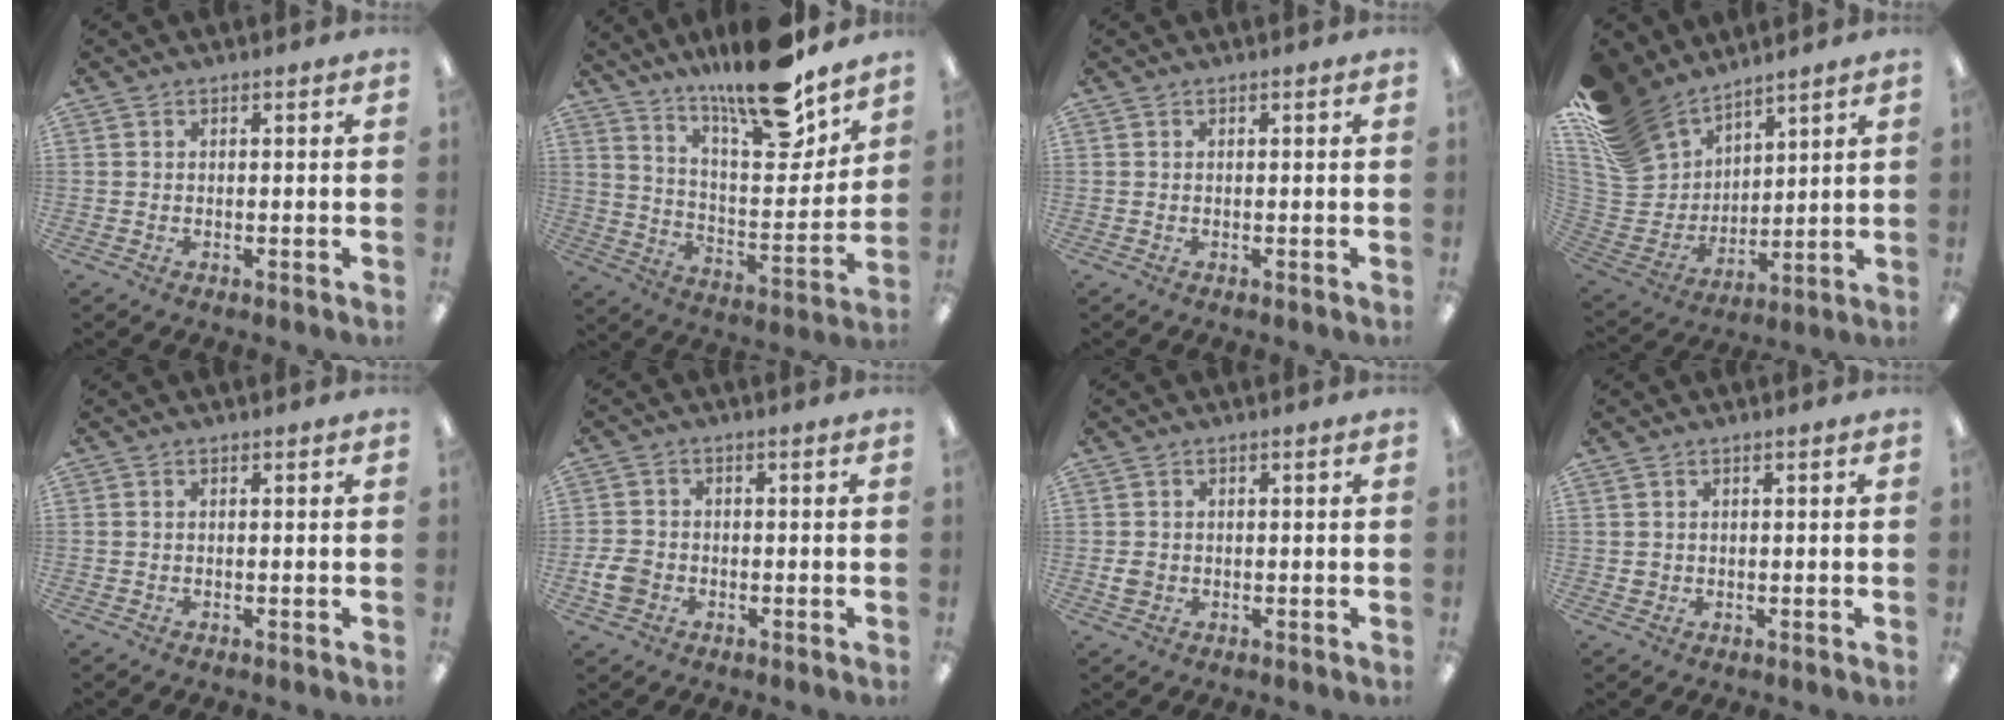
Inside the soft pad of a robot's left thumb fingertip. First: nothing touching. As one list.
[{"total": 19.5, "force": [16.1, 4.0, 10.3], "torque": [-0.171, -0.114, 0.267]}, {"total": 0.0}, {"total": 17.1, "force": [12.9, 9.8, 5.2], "torque": [-0.160, -0.079, 0.250]}, {"total": 0.0}, {"total": 4.9, "force": [-1.4, 4.0, 2.4], "torque": [-0.050, 0.008, -0.026]}, {"total": 2.5, "force": [0.0, 2.2, 1.3], "torque": [-0.032, 0.003, -0.002]}, {"total": 1.6, "force": [0.6, 1.4, 0.6], "torque": [-0.014, 0.002, 0.010]}]